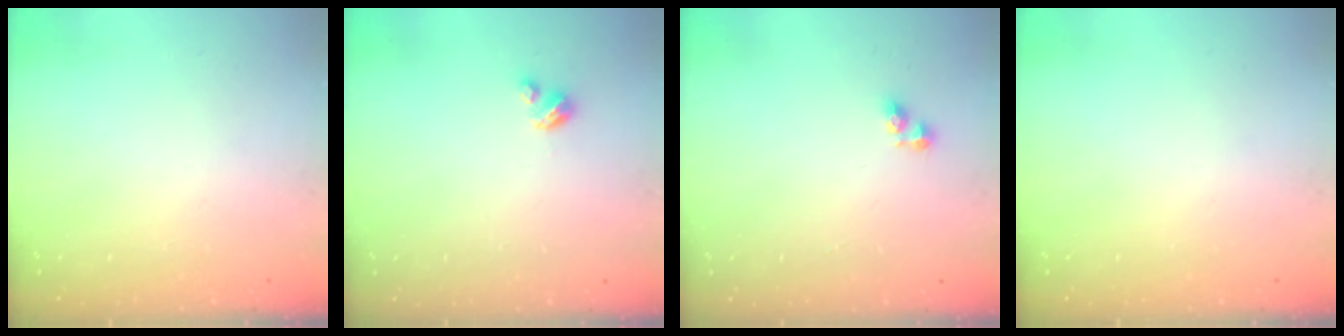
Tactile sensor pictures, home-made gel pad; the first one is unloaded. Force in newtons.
{"total": 2.9, "press": 2.9, "slide": 0.3}
{"total": 3.3, "press": 3.3, "slide": 0.4}
{"total": 0.0}